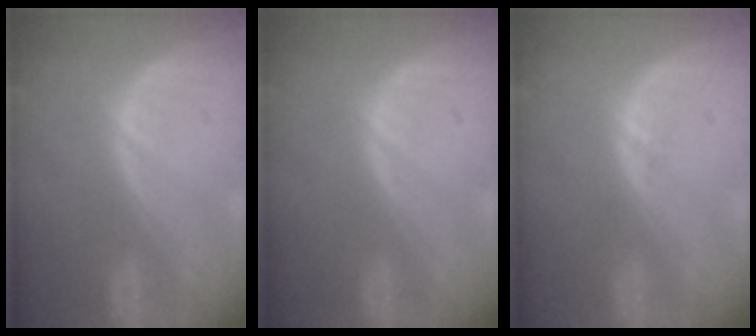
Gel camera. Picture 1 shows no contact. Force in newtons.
{"total": 0.0}
{"total": 0.6, "press": 0.5, "slide": 0.4}